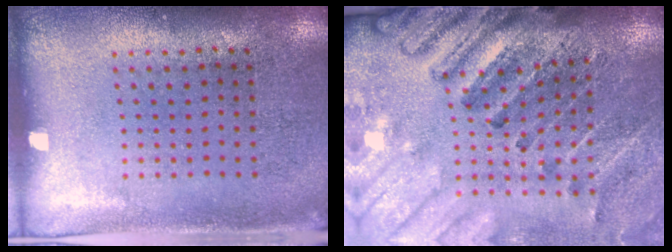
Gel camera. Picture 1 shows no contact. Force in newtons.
{"total": 3.0, "press": 2.9, "slide": 0.8}